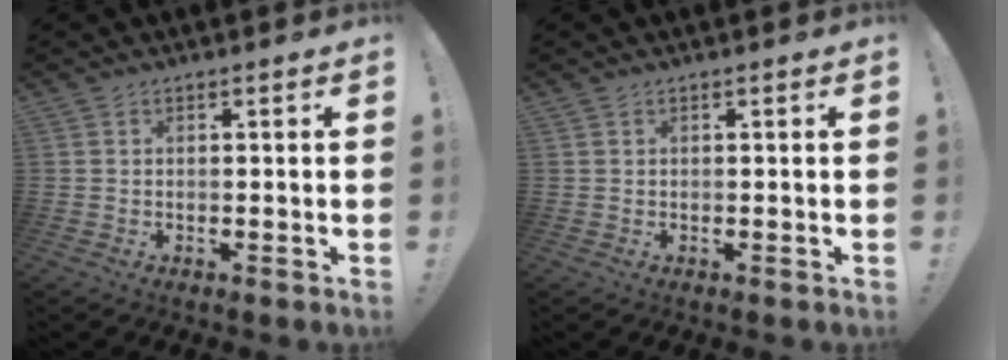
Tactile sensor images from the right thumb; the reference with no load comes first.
{"total": 0.0}